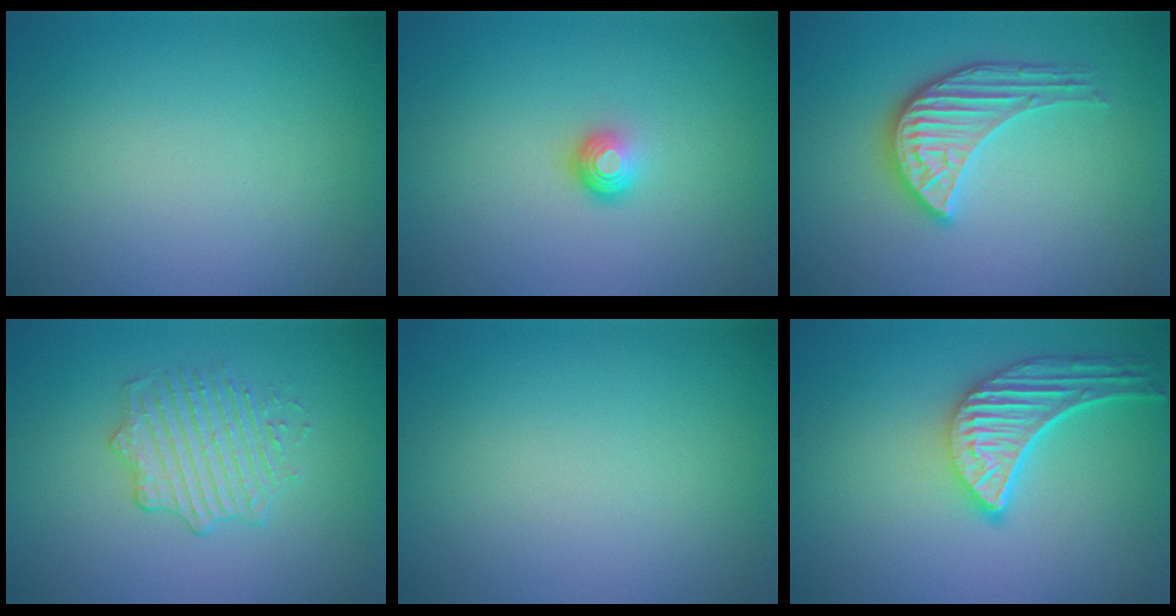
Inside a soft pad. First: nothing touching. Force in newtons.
{"total": 1.8, "press": 1.2, "slide": 1.4}
{"total": 3.9, "press": 3.5, "slide": 1.6}
{"total": 2.6, "press": 2.0, "slide": 1.6}
{"total": 0.0}
{"total": 5.2, "press": 4.2, "slide": 3.1}